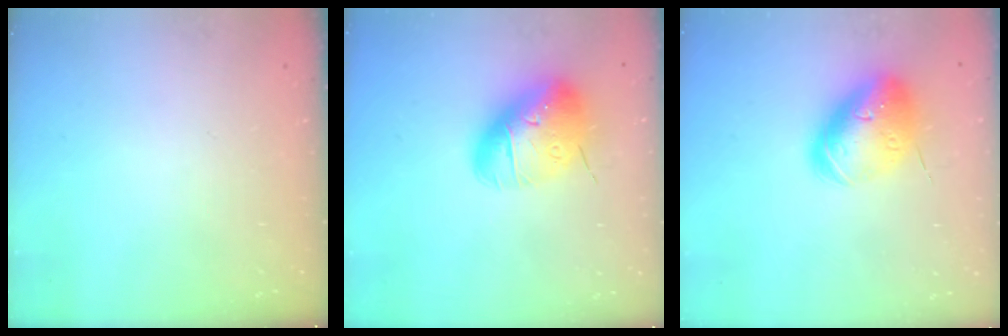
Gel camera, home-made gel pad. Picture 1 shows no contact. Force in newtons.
{"total": 18.5, "press": 18.3, "slide": 2.9}
{"total": 17.5, "press": 17.3, "slide": 2.8}